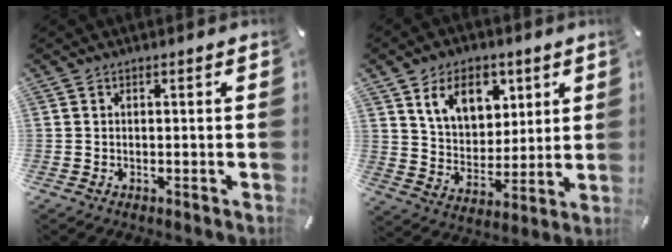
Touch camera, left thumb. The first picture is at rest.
{"total": 11.7, "force": [6.5, 8.3, 5.1], "torque": [-0.088, -0.021, 0.121]}